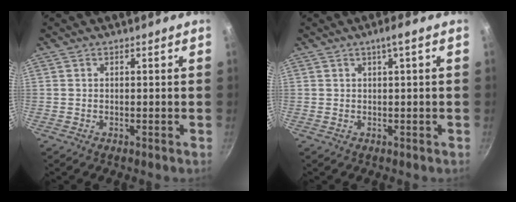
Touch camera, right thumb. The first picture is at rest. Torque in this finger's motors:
{"motor_torque": [-0.03, -0.11, 0.34, 0.06, -0.03]}